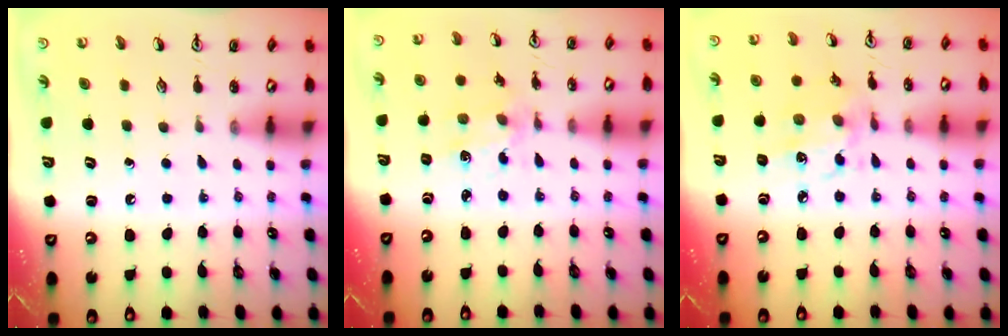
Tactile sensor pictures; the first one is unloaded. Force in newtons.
{"total": 2.3, "press": 2.3, "slide": 0.6}
{"total": 7.1, "press": 7.1, "slide": 0.5}